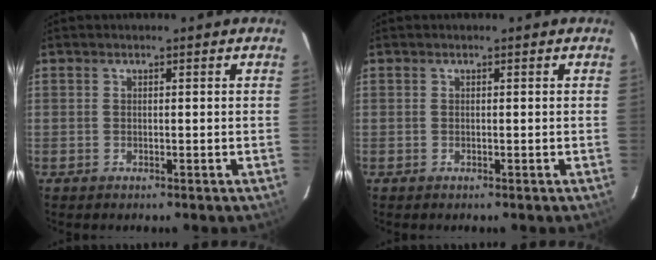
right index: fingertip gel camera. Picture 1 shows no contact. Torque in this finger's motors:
{"motor_torque": [-0.04, -0.01, 0.03, 0.00]}